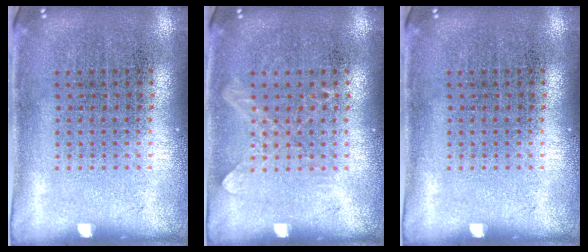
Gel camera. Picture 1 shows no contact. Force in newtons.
{"total": 0.8, "press": 0.8, "slide": 0.2}
{"total": 0.0}